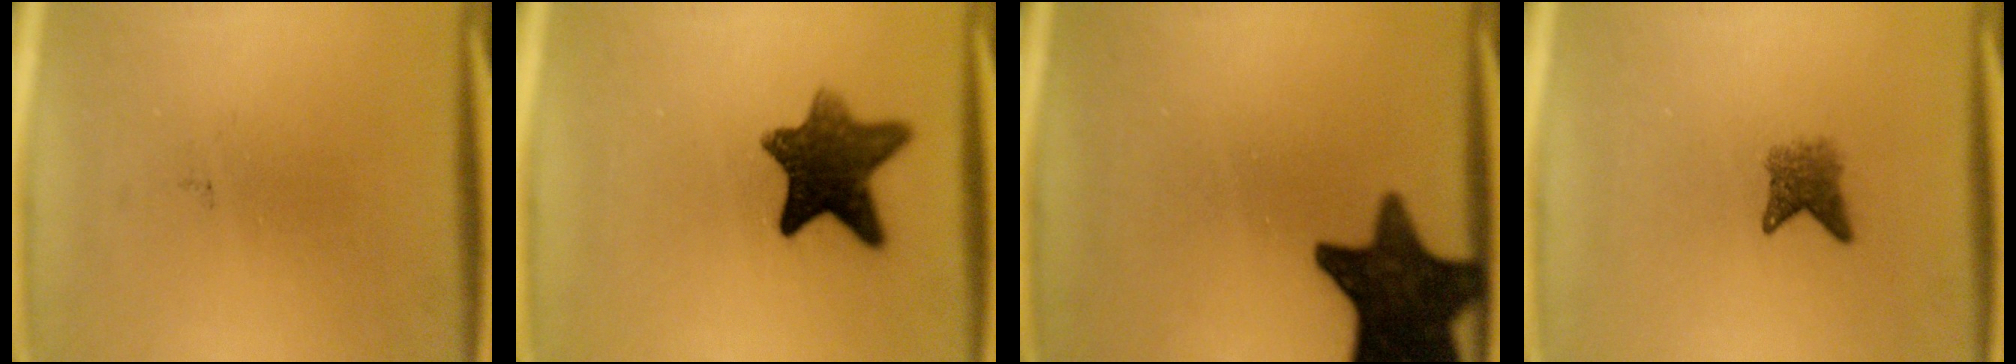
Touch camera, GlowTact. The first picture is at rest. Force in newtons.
{"total": 10.4}
{"total": 14.8}
{"total": 2.8}